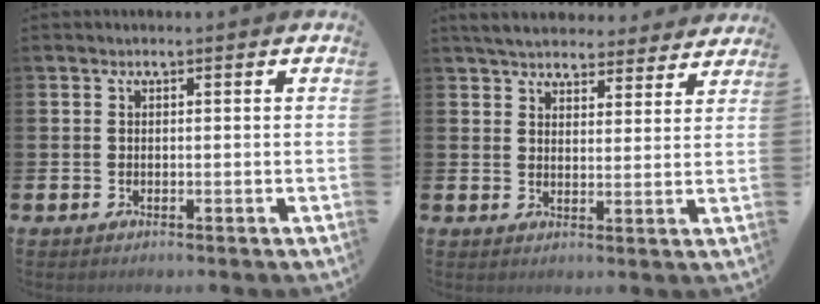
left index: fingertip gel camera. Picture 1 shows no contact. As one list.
[{"total": 5.3, "force": [5.1, 1.2, 0.8], "torque": [-0.030, -0.028, 0.091]}]